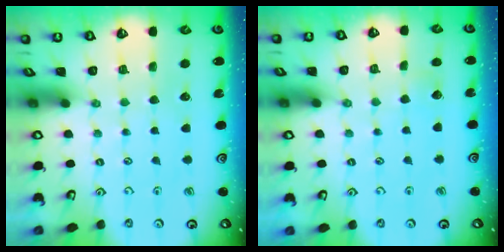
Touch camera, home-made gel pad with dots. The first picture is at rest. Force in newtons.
{"total": 2.9, "press": 2.9, "slide": 0.4}